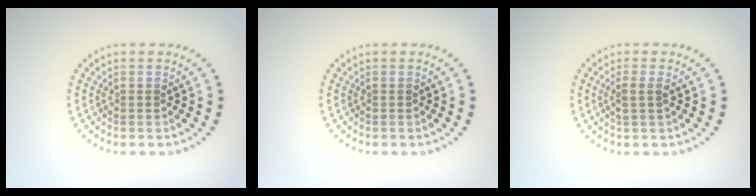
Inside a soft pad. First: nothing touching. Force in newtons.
{"total": 0.0}
{"total": 1.5, "press": 1.3, "slide": 0.6}